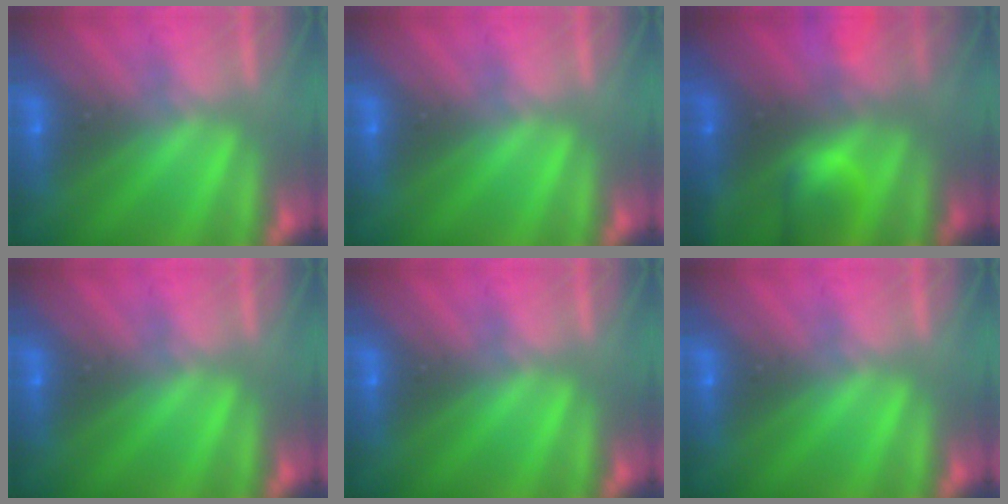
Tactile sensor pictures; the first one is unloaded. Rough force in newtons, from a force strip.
{"total": 0.0}
{"total": 8.2}
{"total": 0.0}
{"total": 0.0}
{"total": 0.0}